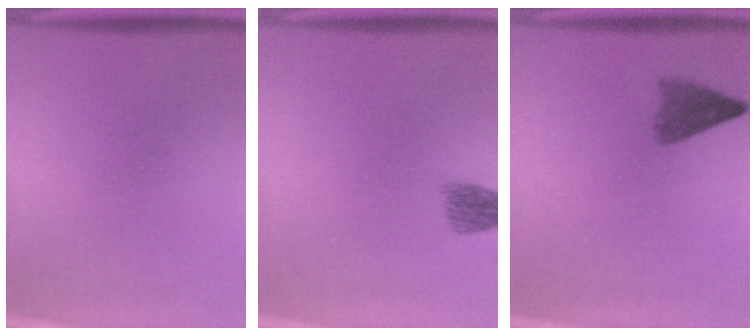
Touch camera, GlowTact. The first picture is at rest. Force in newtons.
{"total": 2.4}
{"total": 3.3}